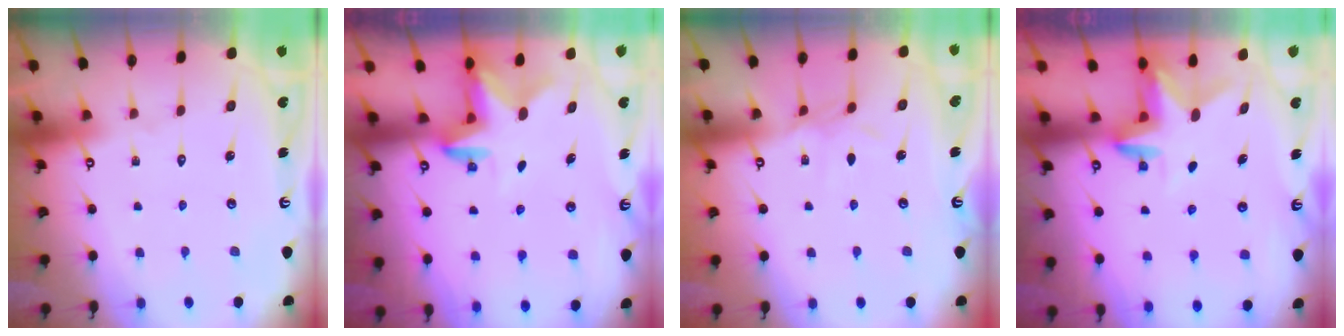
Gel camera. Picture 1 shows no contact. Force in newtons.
{"total": 2.5, "press": 2.5, "slide": 0.5}
{"total": 5.1, "press": 5.1, "slide": 0.6}
{"total": 3.2, "press": 3.2, "slide": 0.3}